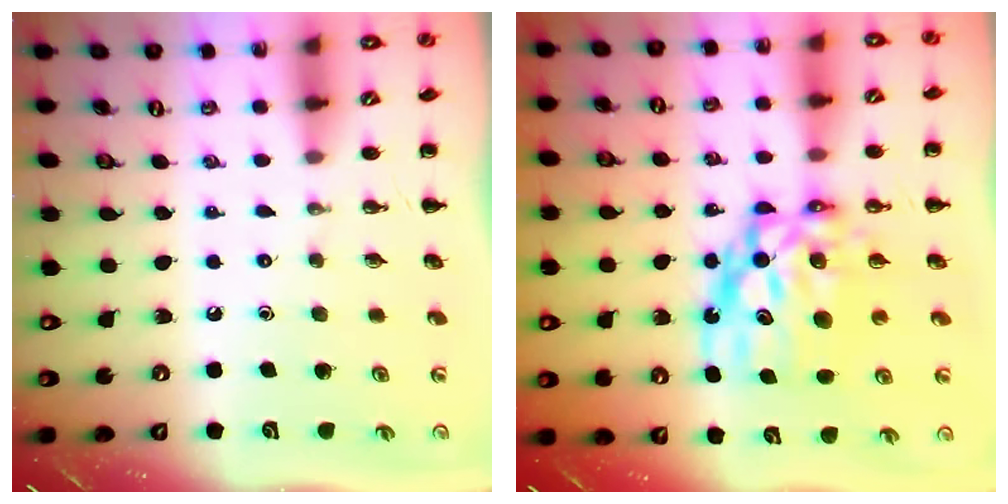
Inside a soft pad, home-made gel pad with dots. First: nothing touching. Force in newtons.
{"total": 12.9, "press": 12.5, "slide": 3.0}